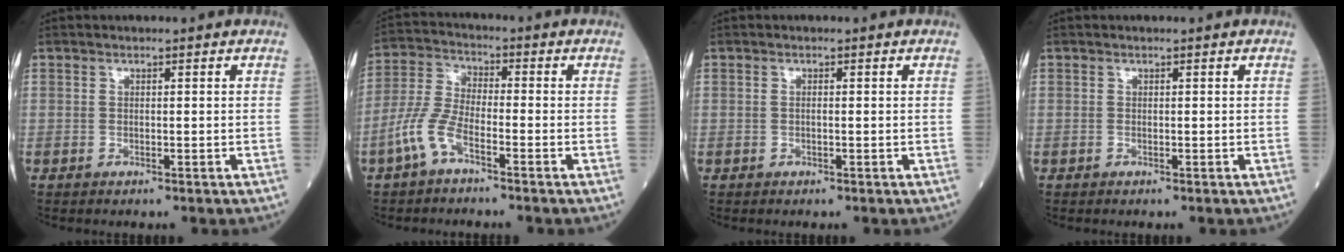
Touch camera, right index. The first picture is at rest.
{"total": 6.5, "force": [-3.6, 2.1, 5.0], "torque": [-0.123, 0.003, -0.079]}
{"total": 0.5, "force": [0.0, 0.1, 0.5], "torque": [-0.013, 0.000, -0.001]}
{"total": 0.0}